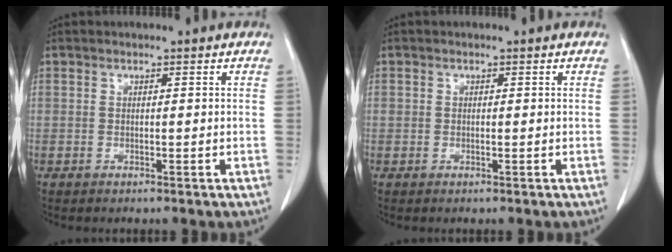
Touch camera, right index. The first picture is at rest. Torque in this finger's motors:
{"motor_torque": [0.02, 0.09, 0.04, 0.00]}